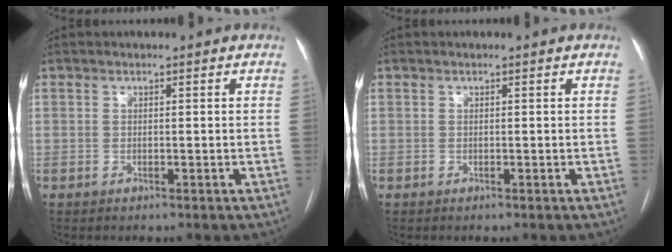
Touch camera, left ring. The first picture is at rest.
{"total": 0.0}